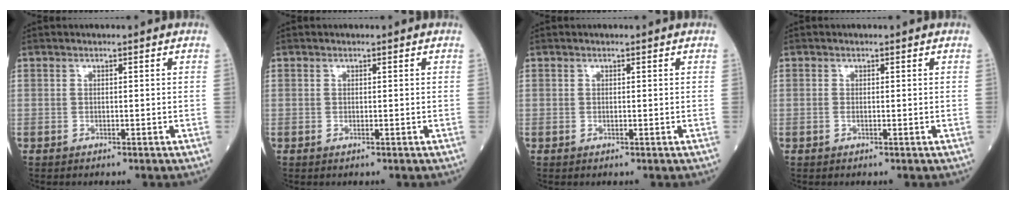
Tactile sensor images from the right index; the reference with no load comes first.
{"total": 0.0}
{"total": 0.0}
{"total": 0.0}